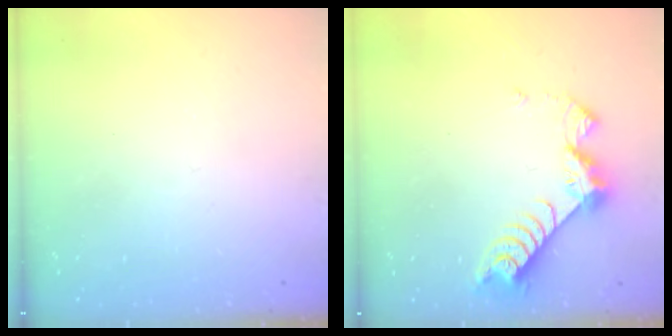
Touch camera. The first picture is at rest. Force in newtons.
{"total": 9.4, "press": 9.4, "slide": 0.7}